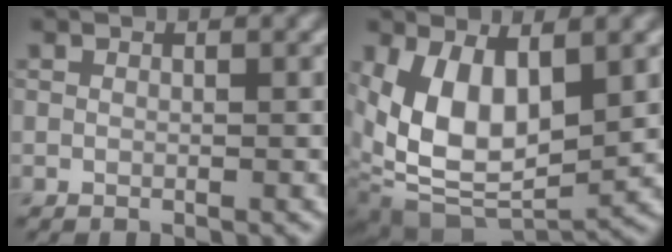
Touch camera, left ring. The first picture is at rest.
{"total": 9.0, "force": [1.2, 4.9, 7.5], "torque": [-0.155, -0.017, 0.024]}